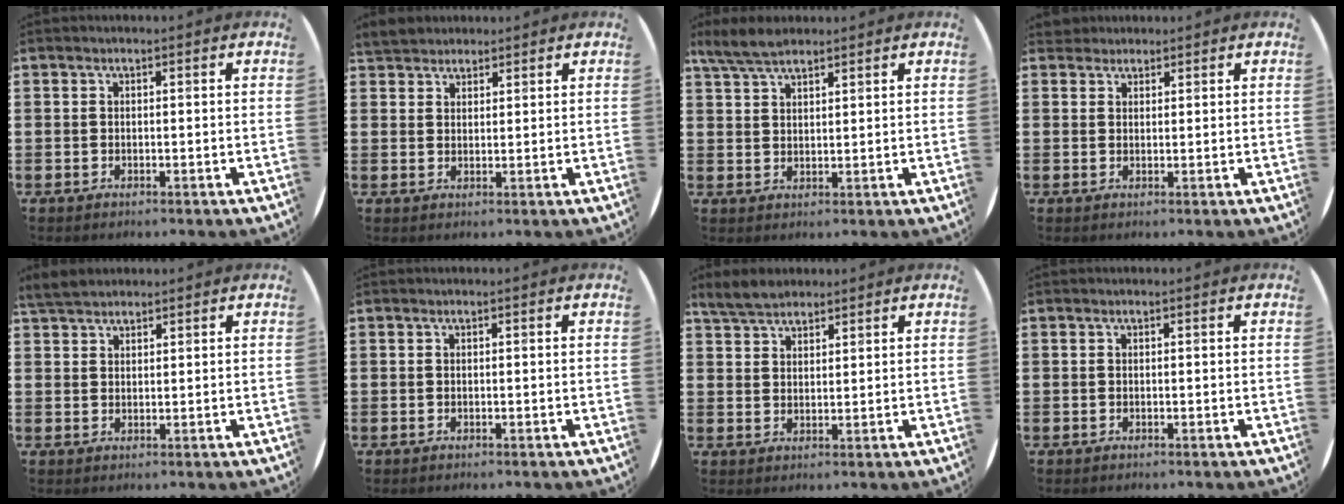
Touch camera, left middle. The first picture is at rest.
{"total": 3.3, "force": [3.1, 1.0, -0.1], "torque": [-0.007, 0.000, 0.061]}
{"total": 4.7, "force": [4.0, 1.4, 2.2], "torque": [-0.051, -0.002, 0.074]}
{"total": 1.9, "force": [1.8, 0.7, -0.1], "torque": [-0.002, 0.007, 0.036]}
{"total": 3.5, "force": [3.2, 1.1, 1.0], "torque": [-0.018, -0.002, 0.060]}
{"total": 0.0}
{"total": 4.2, "force": [3.8, 1.4, 1.0], "torque": [-0.028, -0.002, 0.074]}
{"total": 0.0}